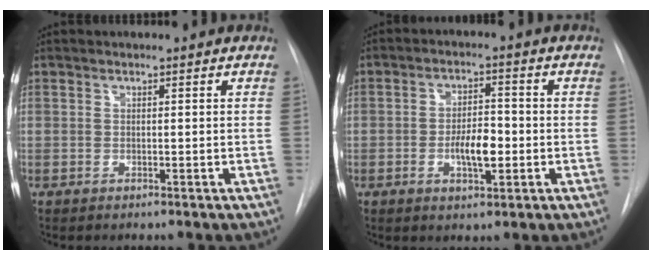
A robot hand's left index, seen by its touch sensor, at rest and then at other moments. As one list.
[{"total": 5.8, "force": [-1.4, 2.1, 5.2], "torque": [-0.090, 0.004, -0.021]}]